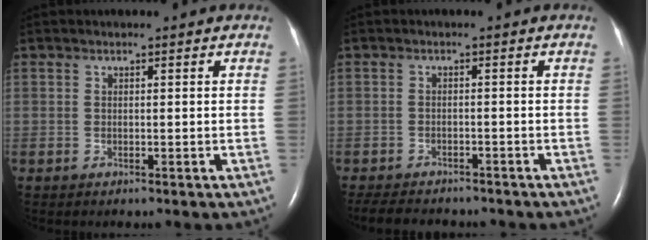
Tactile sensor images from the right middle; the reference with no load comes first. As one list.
[{"total": 9.7, "force": [-8.5, 3.0, 3.6], "torque": [-0.071, -0.008, -0.114]}]